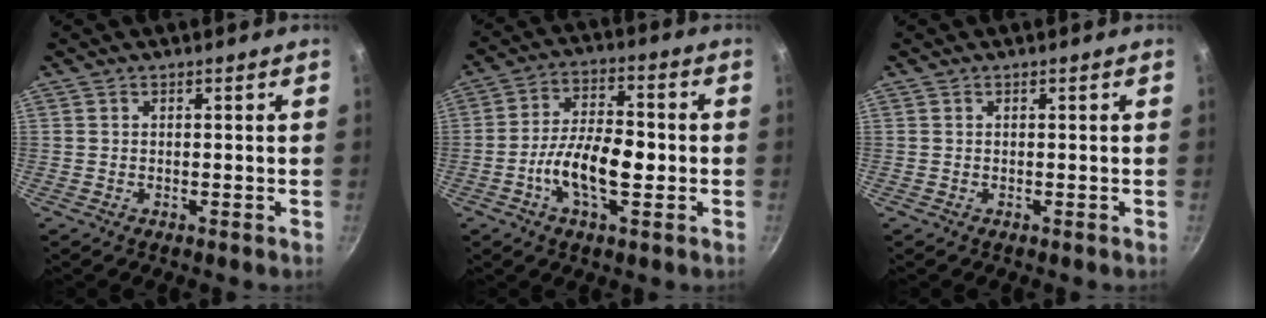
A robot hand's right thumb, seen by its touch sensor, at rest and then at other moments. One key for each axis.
{"total": 11.4, "fx": -2.5, "fy": 5.2, "fz": 9.9, "tx": -0.167, "ty": 0.028, "tz": -0.053}
{"total": 0.0}